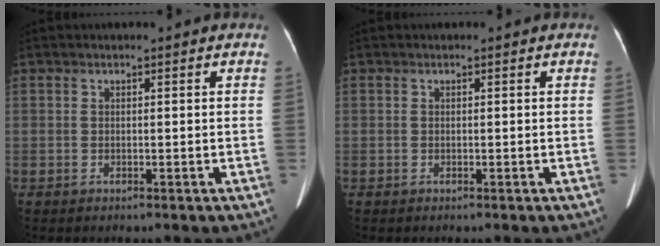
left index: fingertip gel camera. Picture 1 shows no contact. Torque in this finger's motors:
{"motor_torque": [0.00, 0.00, 0.00, 0.00]}